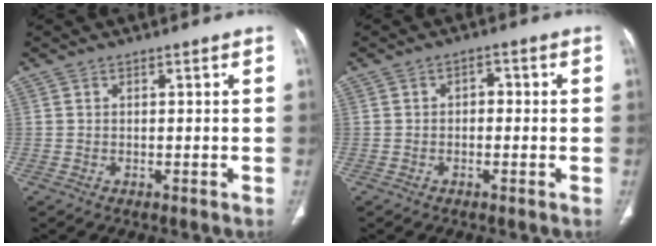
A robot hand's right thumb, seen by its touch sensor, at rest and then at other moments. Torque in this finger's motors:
{"motor_torque": [0.04, -0.30, -0.10, -0.05, 0.04]}